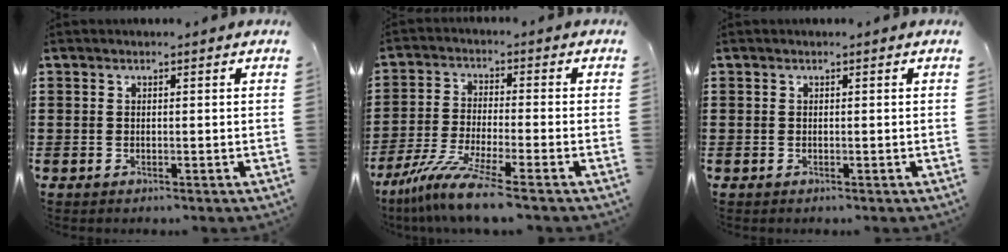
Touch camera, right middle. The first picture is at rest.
{"total": 8.0, "force": [-6.3, 0.0, 4.8], "torque": [-0.108, -0.018, -0.124]}
{"total": 0.0}